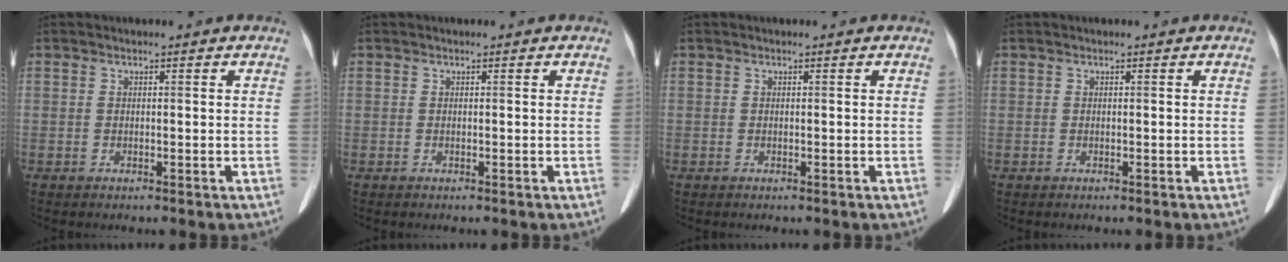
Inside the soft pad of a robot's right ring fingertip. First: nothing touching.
{"total": 0.0}
{"total": 0.0}
{"total": 0.0}